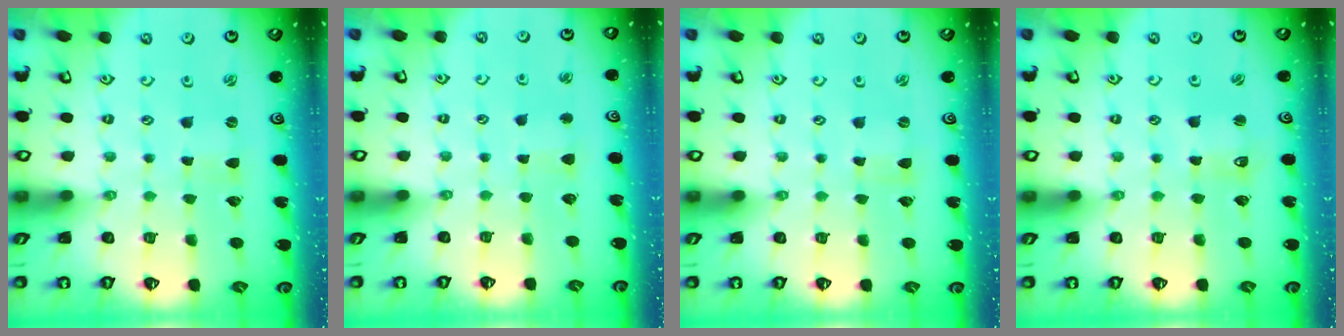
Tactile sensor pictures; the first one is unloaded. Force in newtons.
{"total": 2.5, "press": 2.5, "slide": 0.3}
{"total": 0.0}
{"total": 2.6, "press": 2.6, "slide": 0.2}